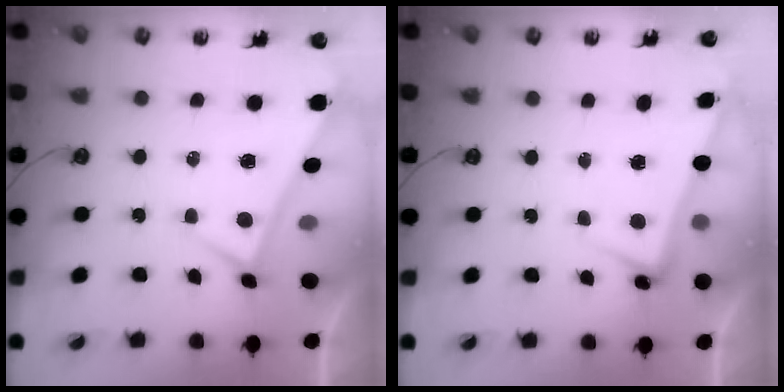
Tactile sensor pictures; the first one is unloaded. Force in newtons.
{"total": 2.3, "press": 2.2, "slide": 0.7}